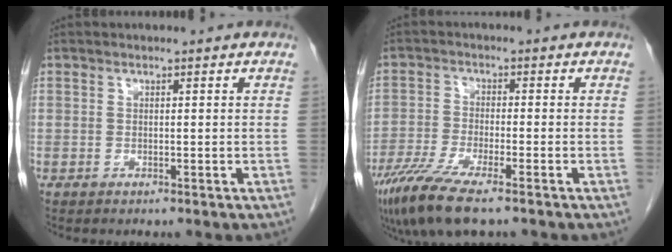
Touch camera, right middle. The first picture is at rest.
{"total": 9.2, "force": [-6.4, 1.3, 6.5], "torque": [-0.122, -0.023, -0.114]}